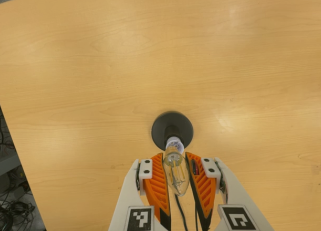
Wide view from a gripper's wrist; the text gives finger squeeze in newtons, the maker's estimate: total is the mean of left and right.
{"total": 18.8, "left": 20.8, "right": 16.8}